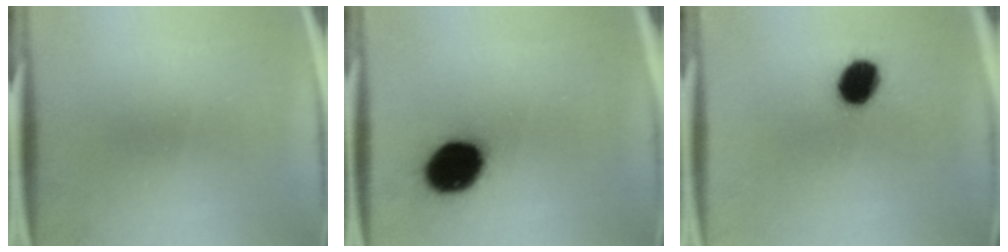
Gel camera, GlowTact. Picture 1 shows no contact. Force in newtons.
{"total": 15.4}
{"total": 8.8}